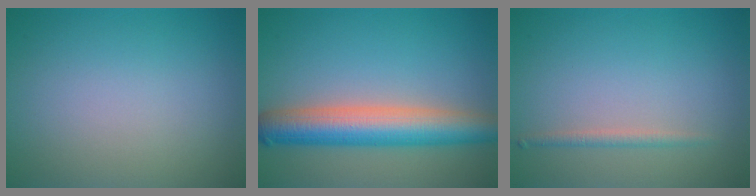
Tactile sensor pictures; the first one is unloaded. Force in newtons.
{"total": 7.1, "press": 7.1, "slide": 0.3}
{"total": 1.1, "press": 1.1, "slide": 0.0}